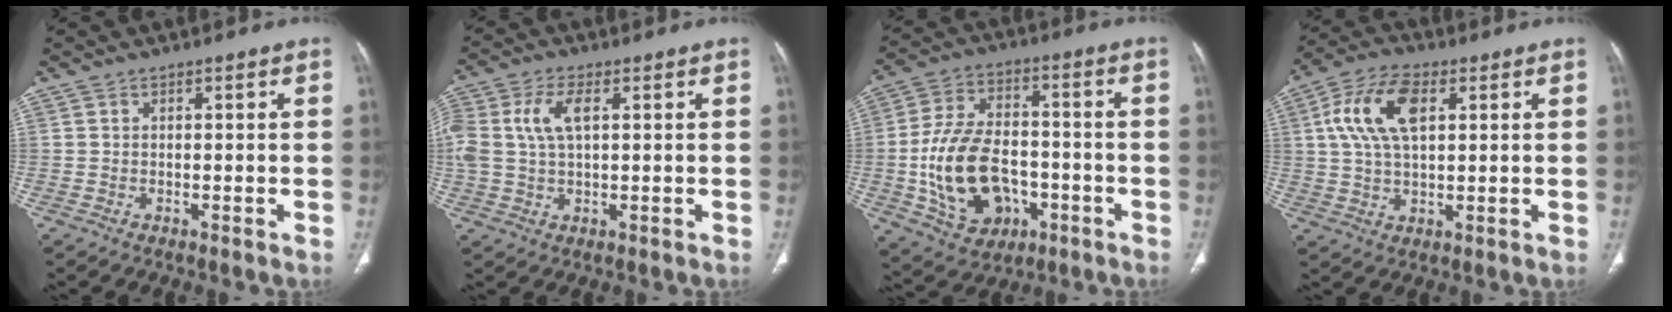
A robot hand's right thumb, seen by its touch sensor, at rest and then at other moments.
{"total": 8.6, "force": [2.0, 4.6, 7.0], "torque": [-0.172, 0.016, 0.043]}
{"total": 17.8, "force": [-4.1, 12.0, 12.6], "torque": [-0.210, 0.023, -0.060]}
{"total": 11.9, "force": [3.3, 6.2, 9.6], "torque": [-0.191, 0.009, 0.060]}